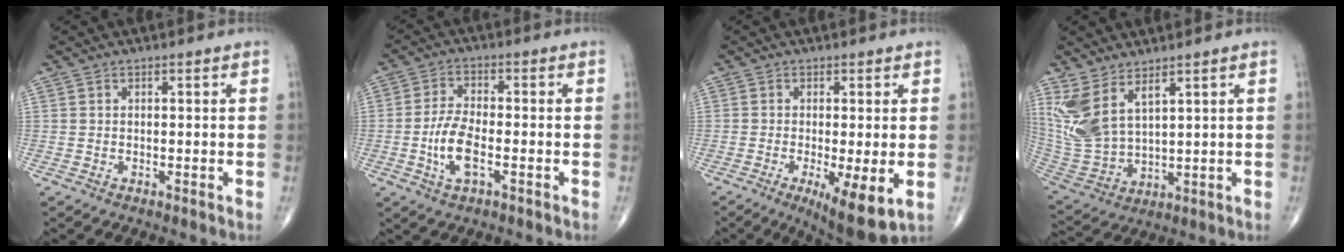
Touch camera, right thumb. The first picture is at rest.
{"total": 7.2, "force": [-2.2, 2.9, 6.2], "torque": [-0.128, 0.010, -0.043]}
{"total": 9.2, "force": [-2.6, 2.2, 8.5], "torque": [-0.136, -0.025, -0.039]}
{"total": 10.6, "force": [6.0, 4.6, 7.4], "torque": [-0.163, -0.032, 0.144]}